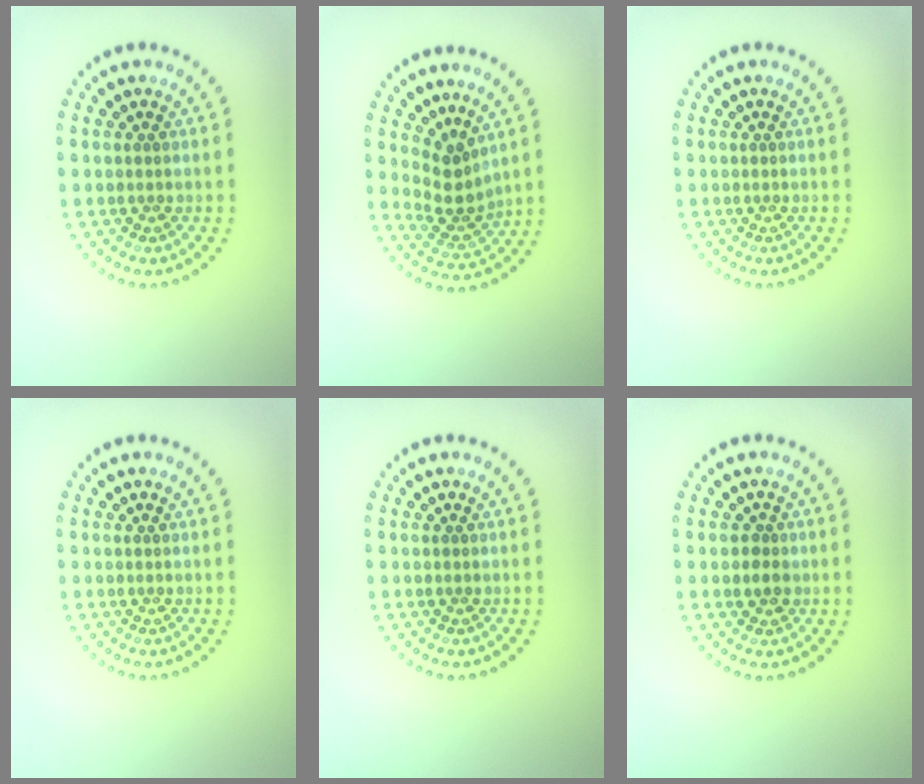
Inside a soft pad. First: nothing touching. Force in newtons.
{"total": 2.9, "press": 2.1, "slide": 2.0}
{"total": 0.0}
{"total": 0.0}
{"total": 0.0}
{"total": 1.5, "press": 1.5, "slide": 0.4}